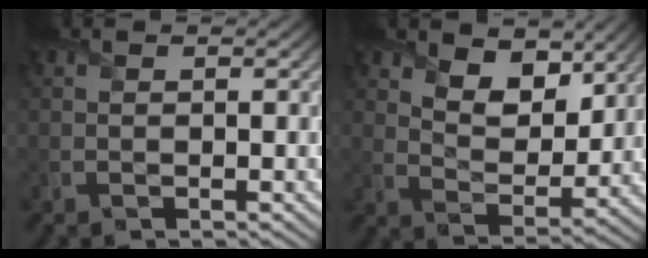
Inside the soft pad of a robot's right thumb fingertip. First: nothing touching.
{"total": 7.6, "force": [4.8, 4.0, 4.4], "torque": [-0.086, -0.012, 0.076]}